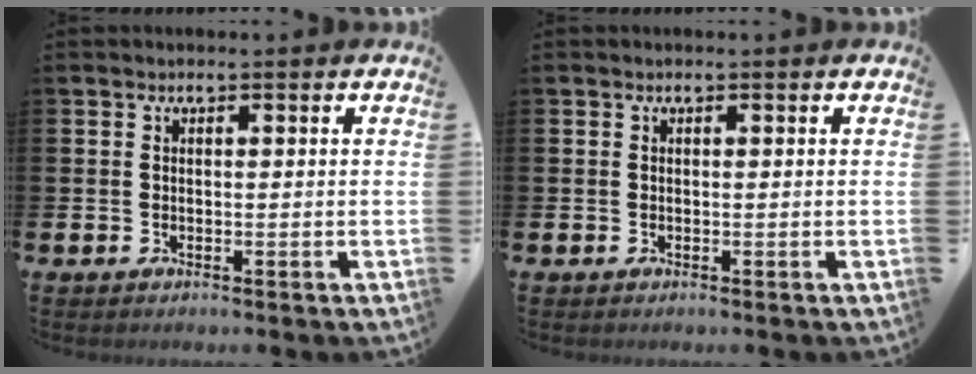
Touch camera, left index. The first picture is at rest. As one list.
[{"total": 0.0}]